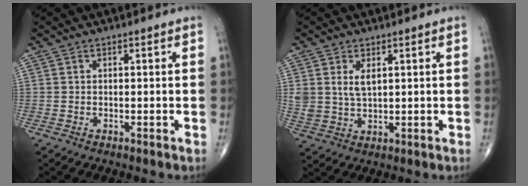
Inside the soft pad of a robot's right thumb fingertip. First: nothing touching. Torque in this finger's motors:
{"motor_torque": [0.03, 0.00, 0.55, 0.25, 0.05]}